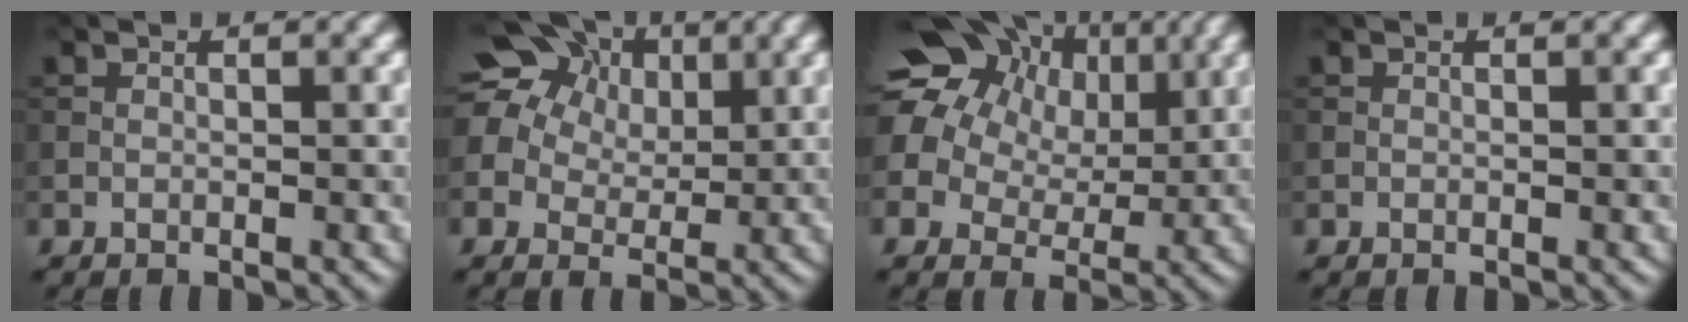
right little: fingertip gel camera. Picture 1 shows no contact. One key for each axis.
{"total": 16.0, "fx": 7.4, "fy": 11.8, "fz": 7.8, "tx": -0.176, "ty": 0.052, "tz": 0.122}
{"total": 17.3, "fx": 6.9, "fy": 13.2, "fz": 8.6, "tx": -0.195, "ty": 0.039, "tz": 0.111}
{"total": 0.0}